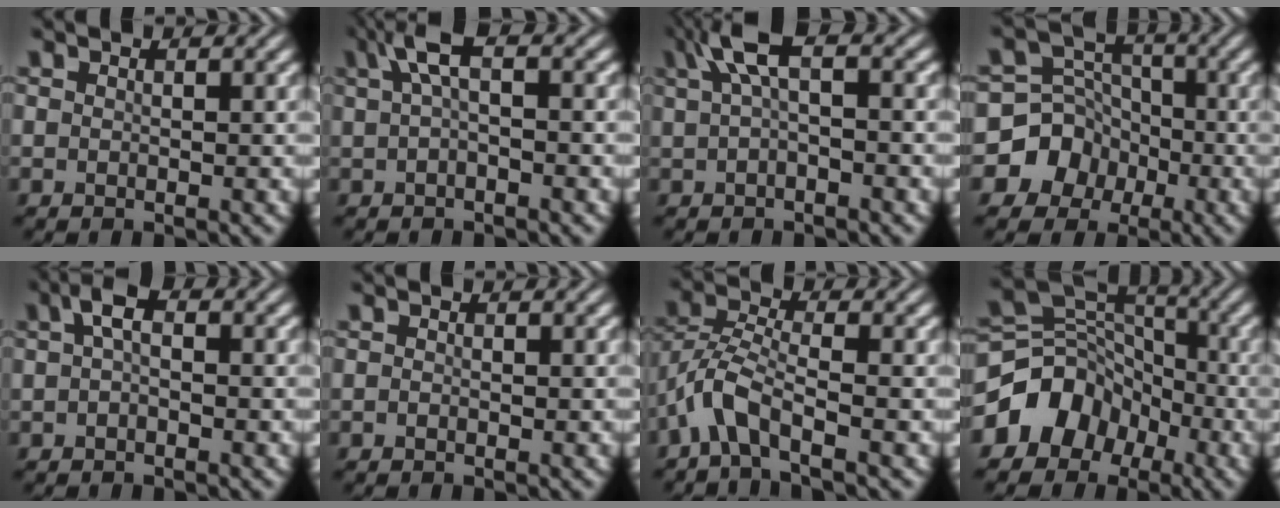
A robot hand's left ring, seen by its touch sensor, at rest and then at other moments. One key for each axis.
{"total": 3.1, "fx": 0.9, "fy": 0.9, "fz": 2.8, "tx": -0.053, "ty": 0.007, "tz": 0.013}
{"total": 3.7, "fx": 1.2, "fy": 1.2, "fz": 3.3, "tx": -0.063, "ty": 0.008, "tz": 0.017}
{"total": 6.7, "fx": -3.0, "fy": 5.9, "fz": 0.7, "tx": 0.012, "ty": 0.004, "tz": -0.081}
{"total": 2.1, "fx": 0.3, "fy": 1.1, "fz": 1.8, "tx": -0.034, "ty": 0.009, "tz": -0.003}
{"total": 0.0}
{"total": 3.9, "fx": -2.4, "fy": 1.1, "fz": 3.0, "tx": -0.066, "ty": 0.008, "tz": -0.060}
{"total": 6.7, "fx": -3.4, "fy": 5.3, "fz": 2.4, "tx": -0.029, "ty": 0.010, "tz": -0.078}